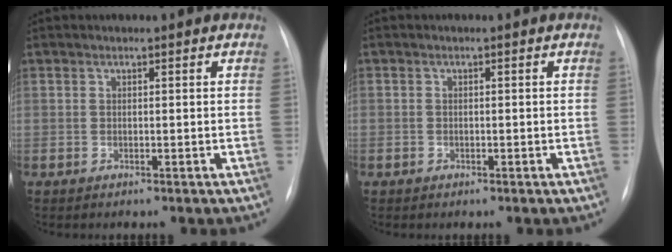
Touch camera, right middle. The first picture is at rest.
{"total": 0.6, "force": [-0.3, 0.5, 0.0], "torque": [-0.006, 0.002, -0.005]}